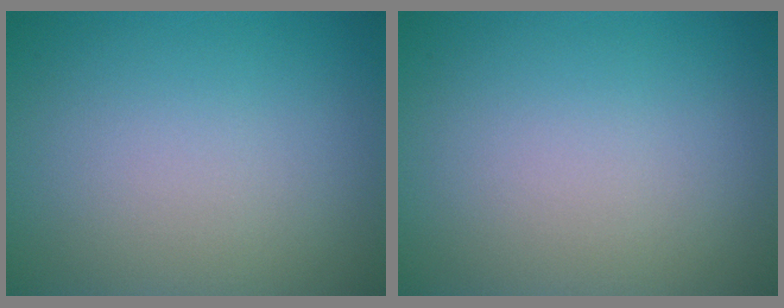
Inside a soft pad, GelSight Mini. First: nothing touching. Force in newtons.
{"total": 0.0}